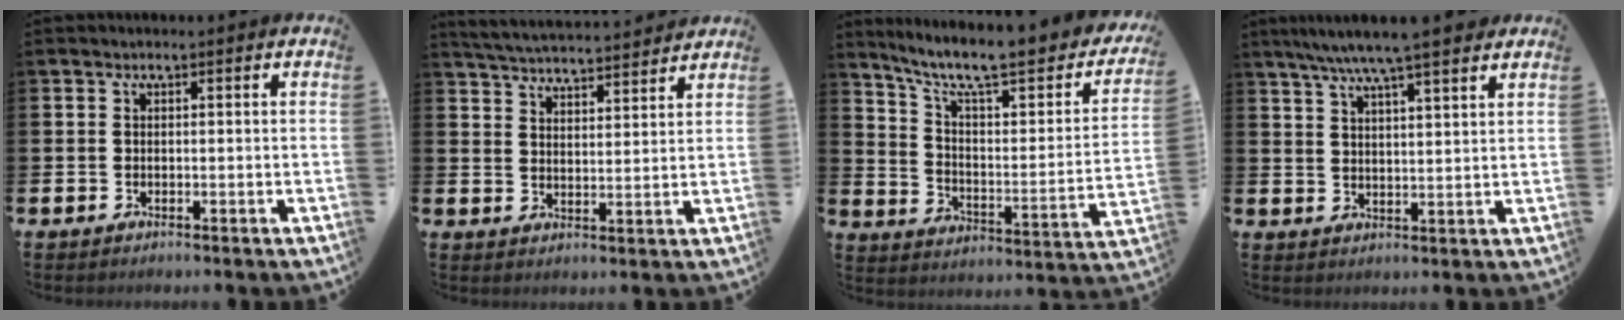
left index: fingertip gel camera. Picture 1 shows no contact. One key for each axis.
{"total": 5.0, "fx": 4.9, "fy": 0.3, "fz": 0.3, "tx": -0.019, "ty": -0.037, "tz": 0.085}
{"total": 9.2, "fx": 7.2, "fy": 2.1, "fz": 5.4, "tx": -0.118, "ty": -0.059, "tz": 0.112}
{"total": 7.2, "fx": 6.5, "fy": 0.0, "fz": 3.1, "tx": -0.073, "ty": -0.025, "tz": 0.114}